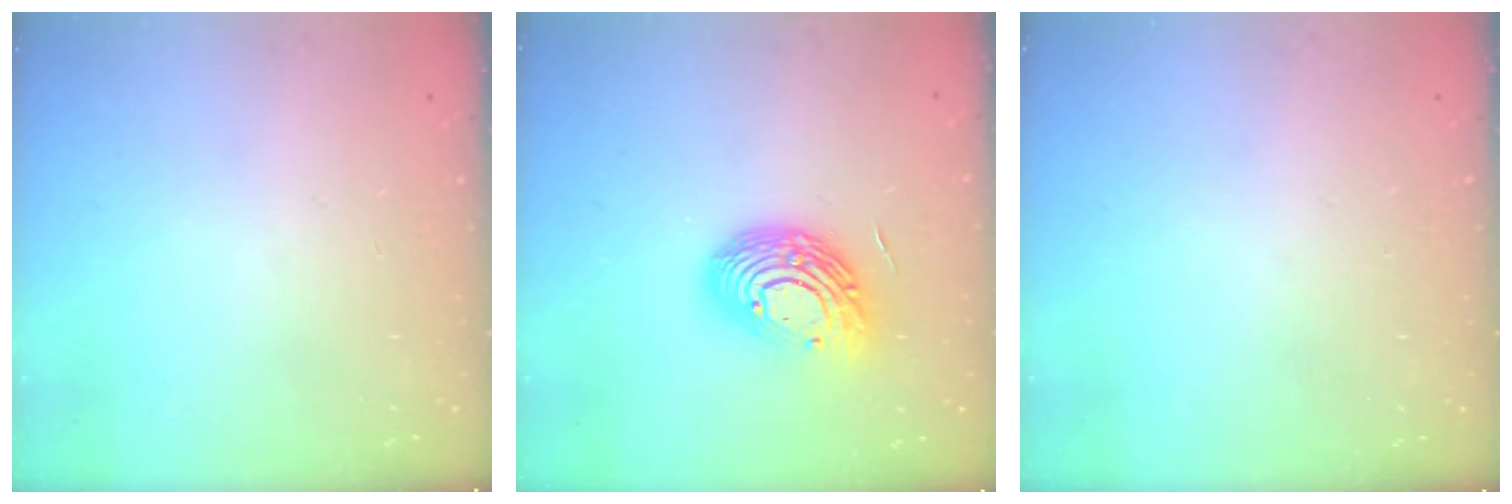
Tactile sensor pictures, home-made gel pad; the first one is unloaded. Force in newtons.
{"total": 14.5, "press": 14.5, "slide": 1.0}
{"total": 0.0}